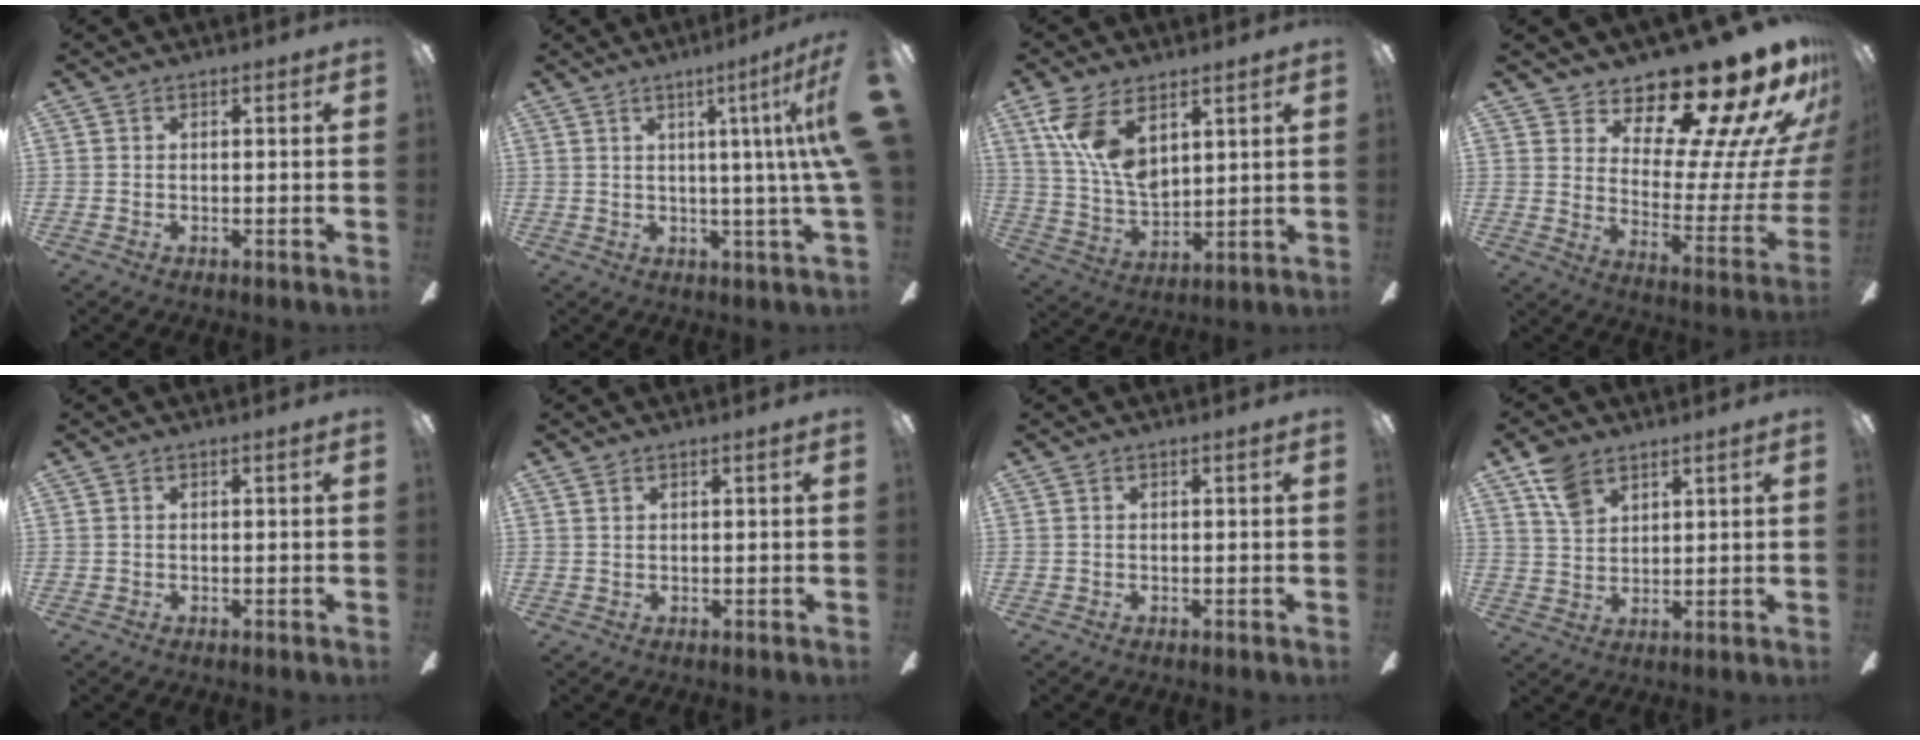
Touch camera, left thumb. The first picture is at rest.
{"total": 8.5, "force": [2.3, -0.4, 8.2], "torque": [-0.126, -0.011, 0.033]}
{"total": 13.2, "force": [6.9, 6.6, 9.0], "torque": [-0.189, -0.019, 0.130]}
{"total": 22.7, "force": [17.8, 6.2, 12.6], "torque": [-0.176, -0.142, 0.292]}
{"total": 0.0}
{"total": 0.8, "force": [0.4, 0.3, 0.6], "torque": [-0.012, 0.002, 0.007]}
{"total": 0.0}
{"total": 7.2, "force": [5.2, 3.8, 3.3], "torque": [-0.074, -0.010, 0.099]}